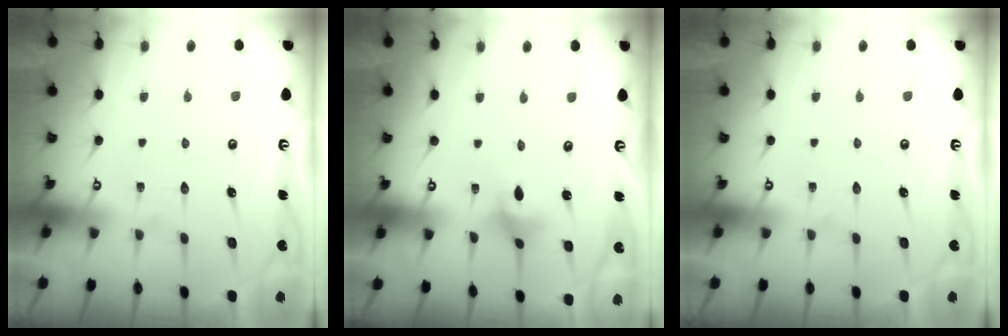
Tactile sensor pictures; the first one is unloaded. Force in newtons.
{"total": 3.5, "press": 3.4, "slide": 0.4}
{"total": 0.0}